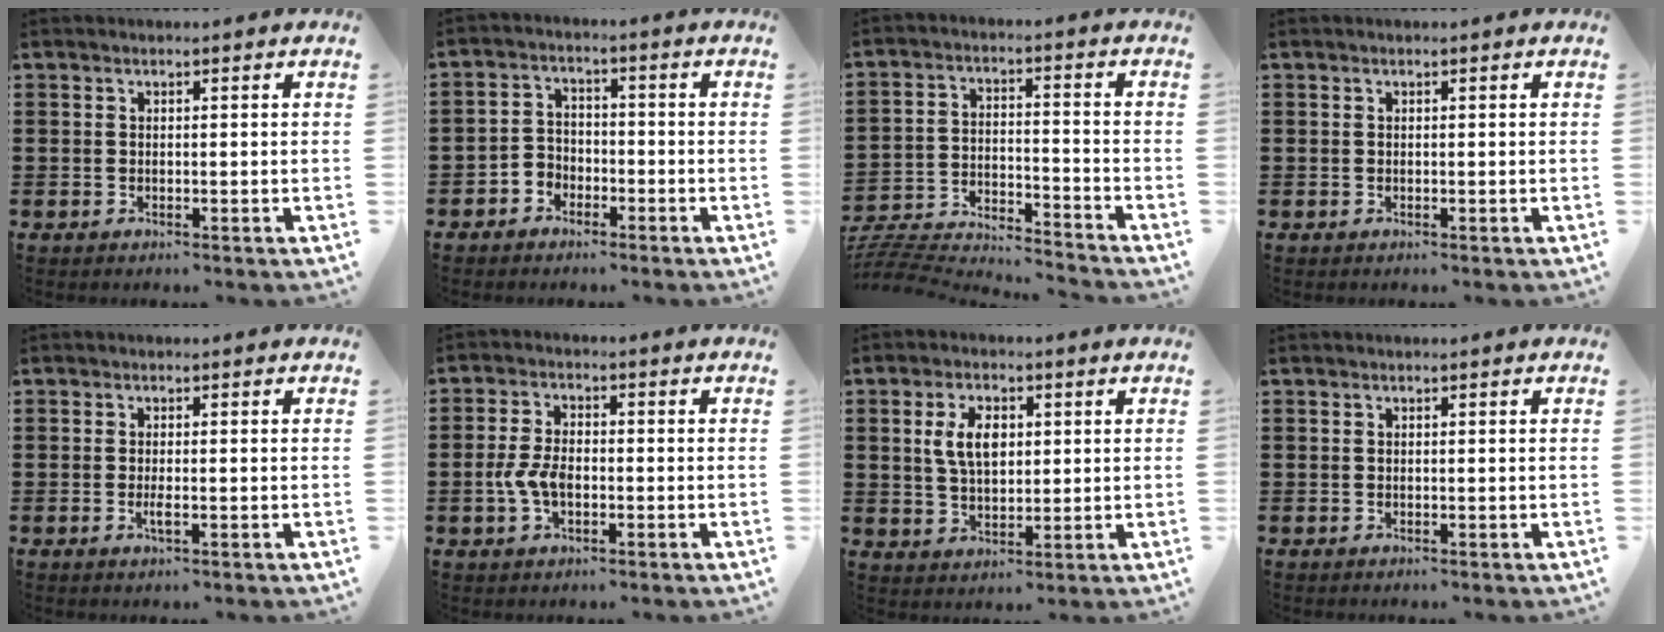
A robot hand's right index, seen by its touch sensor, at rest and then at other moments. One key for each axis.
{"total": 3.4, "fx": -2.4, "fy": 2.5, "fz": 0.4, "tx": -0.018, "ty": 0.011, "tz": -0.052}
{"total": 5.2, "fx": -5.1, "fy": 0.1, "fz": 0.6, "tx": -0.032, "ty": -0.011, "tz": -0.112}
{"total": 0.0}
{"total": 1.5, "fx": -0.5, "fy": 0.1, "fz": 1.4, "tx": -0.040, "ty": -0.008, "tz": -0.013}
{"total": 4.9, "fx": -1.1, "fy": 2.8, "fz": 3.9, "tx": -0.098, "ty": -0.002, "tz": -0.028}
{"total": 5.9, "fx": 1.4, "fy": 3.4, "fz": 4.6, "tx": -0.099, "ty": 0.009, "tz": 0.018}
{"total": 0.0}